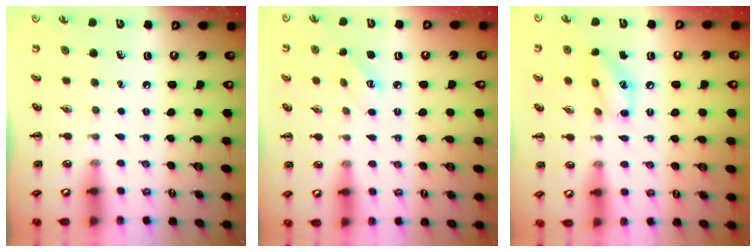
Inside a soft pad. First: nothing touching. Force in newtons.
{"total": 2.9, "press": 2.8, "slide": 0.8}
{"total": 10.0, "press": 9.9, "slide": 1.1}